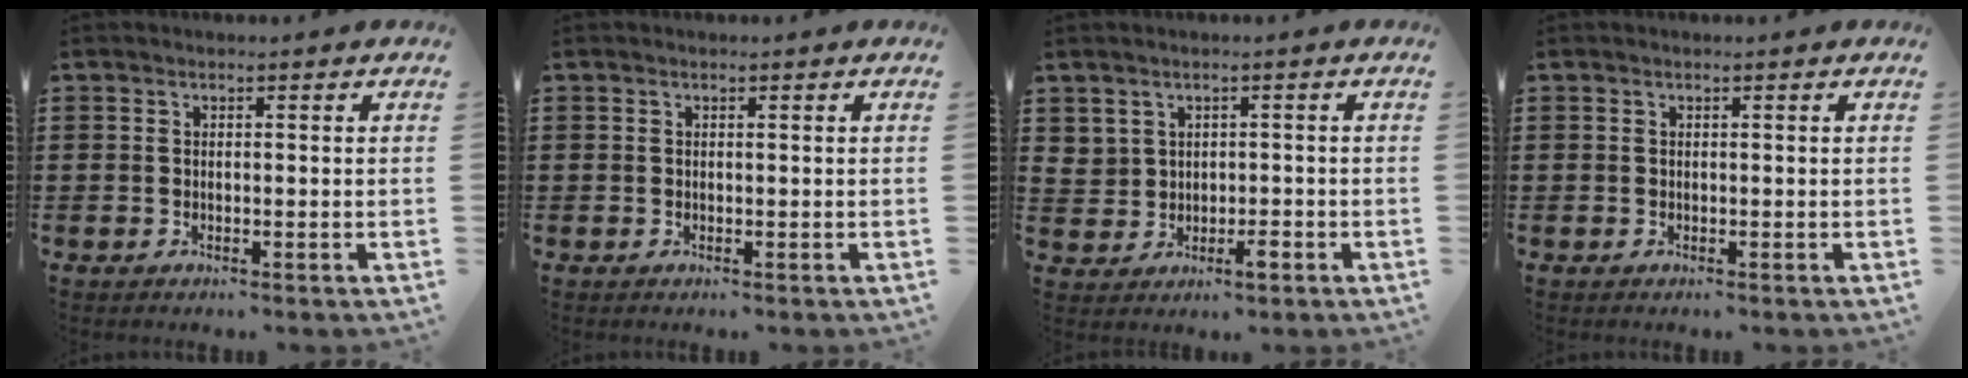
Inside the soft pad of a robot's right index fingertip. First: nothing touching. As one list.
[{"total": 0.0}, {"total": 2.3, "force": [0.1, 1.9, 1.2], "torque": [-0.030, 0.001, 0.001]}, {"total": 0.0}]